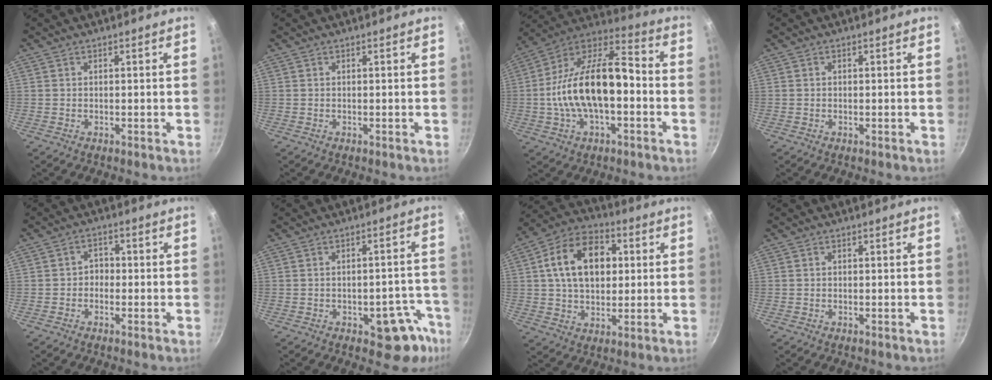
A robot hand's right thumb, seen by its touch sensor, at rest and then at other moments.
{"total": 0.0}
{"total": 20.6, "force": [-2.6, 10.4, 17.6], "torque": [-0.298, 0.048, -0.060]}
{"total": 0.0}
{"total": 2.7, "force": [-0.8, 2.2, 1.3], "torque": [-0.003, 0.013, -0.018]}
{"total": 10.0, "force": [-5.0, 5.3, 6.9], "torque": [-0.010, 0.042, -0.054]}
{"total": 16.0, "force": [3.1, 10.9, 11.3], "torque": [-0.156, 0.018, 0.040]}
{"total": 0.0}